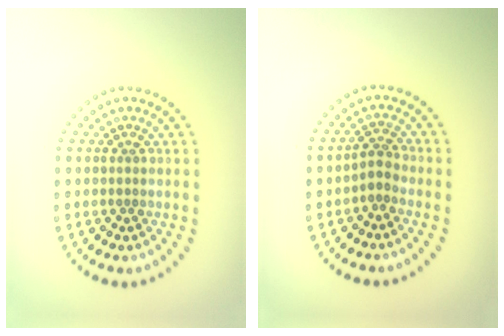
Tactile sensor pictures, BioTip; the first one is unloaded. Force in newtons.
{"total": 1.8, "press": 1.3, "slide": 1.2}